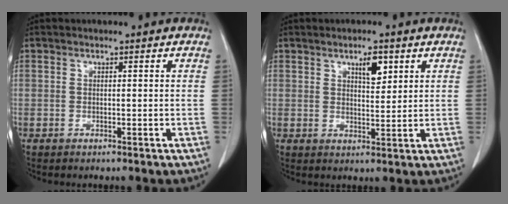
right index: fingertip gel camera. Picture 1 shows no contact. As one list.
[{"total": 3.8, "force": [2.1, 1.2, 3.0], "torque": [-0.048, -0.003, 0.036]}]